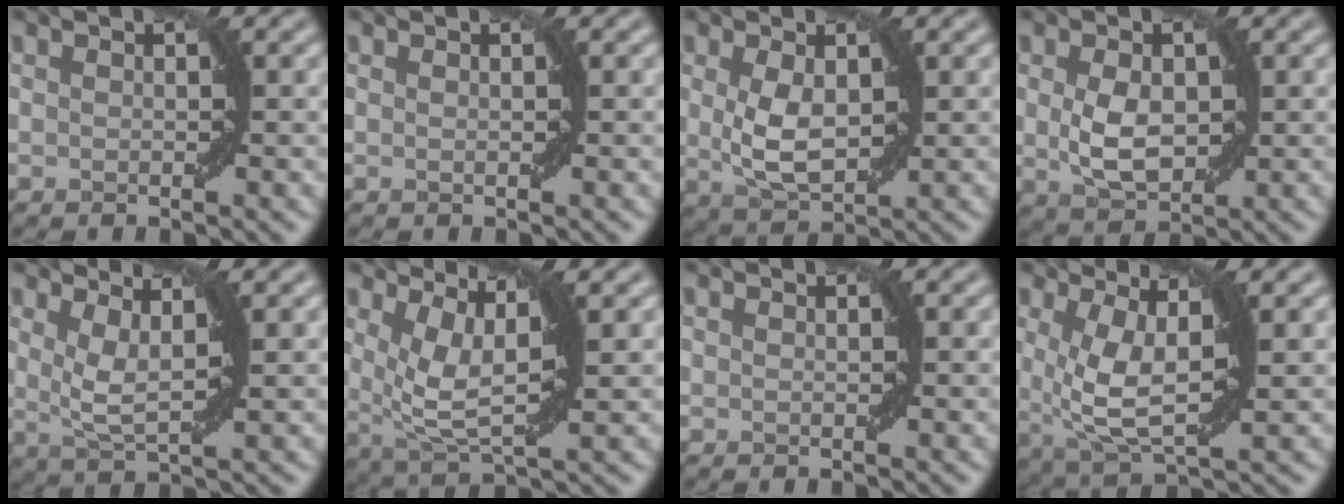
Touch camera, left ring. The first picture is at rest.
{"total": 0.0}
{"total": 3.8, "force": [0.5, 2.0, 3.2], "torque": [-0.073, -0.001, 0.015]}
{"total": 3.9, "force": [0.1, 2.3, 3.1], "torque": [-0.066, -0.001, 0.007]}
{"total": 2.9, "force": [1.6, 0.5, 2.4], "torque": [-0.054, -0.006, 0.030]}
{"total": 4.9, "force": [1.8, 1.5, 4.4], "torque": [-0.093, -0.010, 0.035]}
{"total": 0.0}
{"total": 5.7, "force": [0.8, 2.0, 5.3], "torque": [-0.114, -0.012, 0.018]}